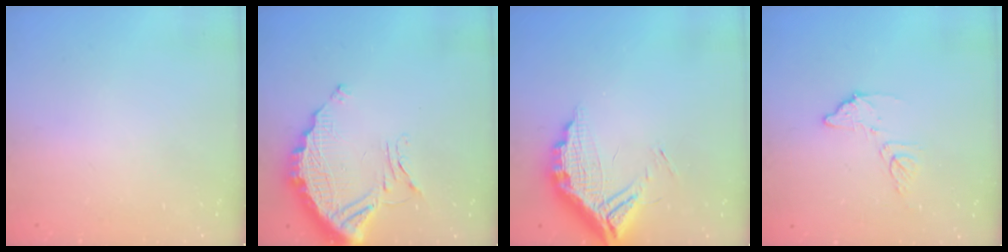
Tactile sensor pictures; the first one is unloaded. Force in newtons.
{"total": 12.8, "press": 12.8, "slide": 0.8}
{"total": 13.7, "press": 13.6, "slide": 1.3}
{"total": 8.9, "press": 8.9, "slide": 0.5}